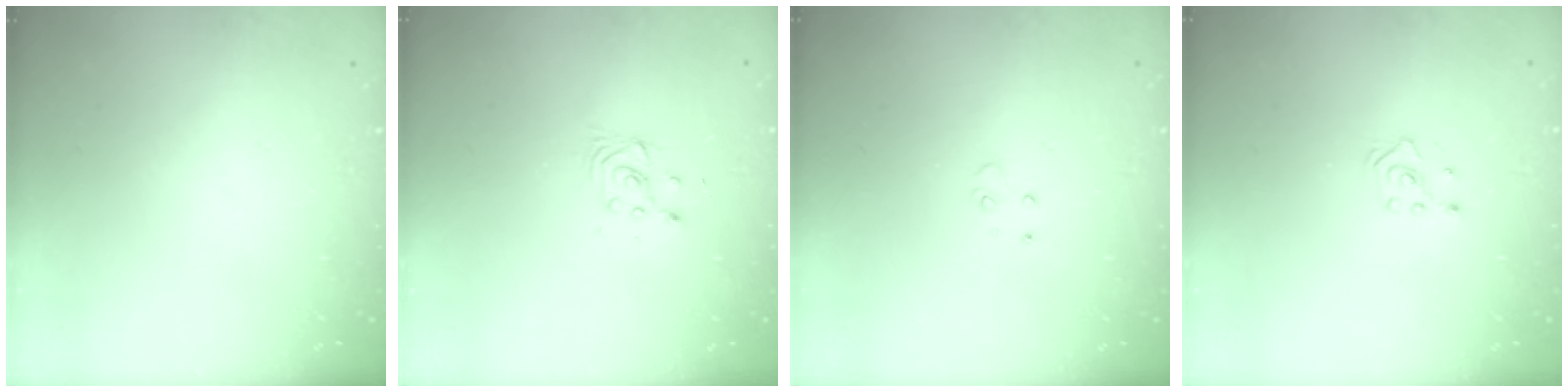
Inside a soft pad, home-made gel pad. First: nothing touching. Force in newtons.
{"total": 3.0, "press": 3.0, "slide": 0.2}
{"total": 4.1, "press": 4.1, "slide": 0.5}
{"total": 2.4, "press": 2.2, "slide": 0.8}